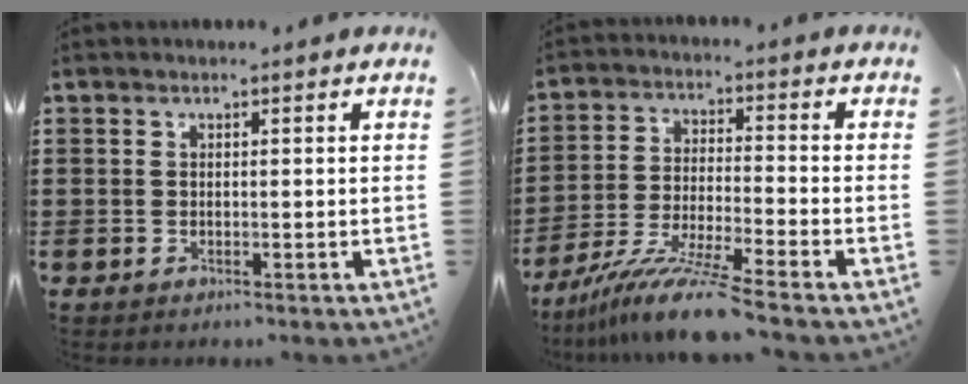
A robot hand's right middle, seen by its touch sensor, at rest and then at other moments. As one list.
[{"total": 9.6, "force": [-8.3, -0.1, 4.8], "torque": [-0.098, -0.007, -0.163]}]